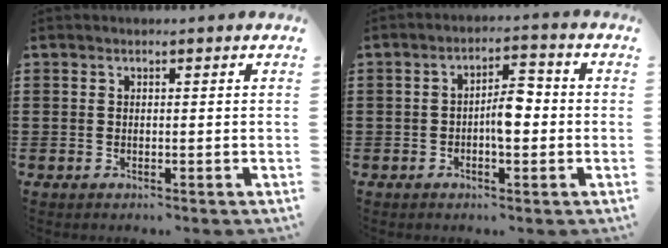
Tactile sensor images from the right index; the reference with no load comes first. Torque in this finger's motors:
{"motor_torque": [0.09, 0.10, 0.21, 0.03]}